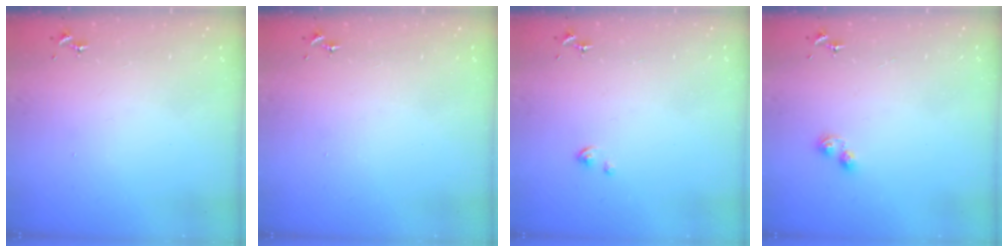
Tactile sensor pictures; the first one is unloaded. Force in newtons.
{"total": 0.0}
{"total": 0.8, "press": 0.8, "slide": 0.2}
{"total": 3.9, "press": 3.8, "slide": 0.6}